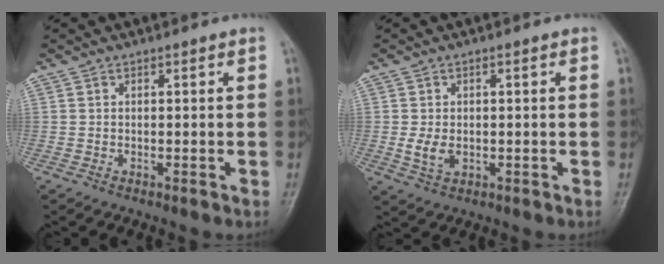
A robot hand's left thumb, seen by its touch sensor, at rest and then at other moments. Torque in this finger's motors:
{"motor_torque": [-0.23, 0.28, 0.38, 0.01, 0.02]}